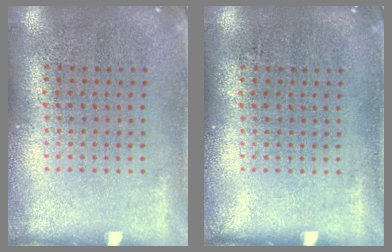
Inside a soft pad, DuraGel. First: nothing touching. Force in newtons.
{"total": 0.0}